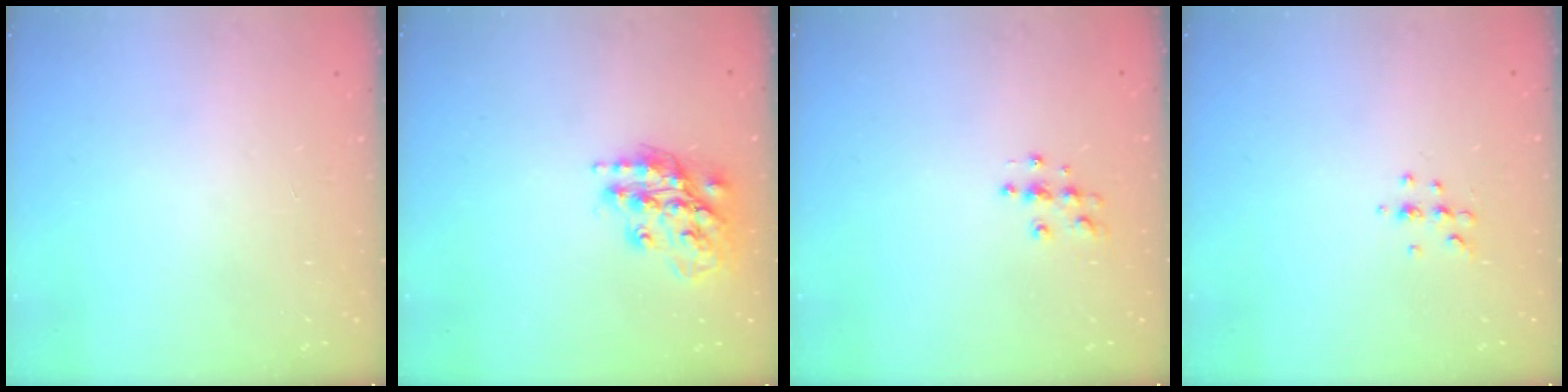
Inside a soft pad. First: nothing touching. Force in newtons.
{"total": 17.5, "press": 17.4, "slide": 1.4}
{"total": 5.1, "press": 5.1, "slide": 0.3}
{"total": 5.3, "press": 5.1, "slide": 1.5}